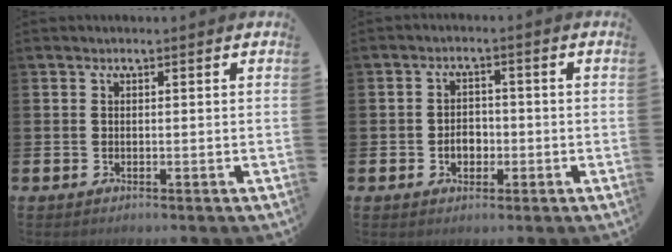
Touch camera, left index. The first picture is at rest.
{"total": 3.0, "force": [-0.8, 2.3, 1.8], "torque": [-0.019, -0.003, -0.022]}